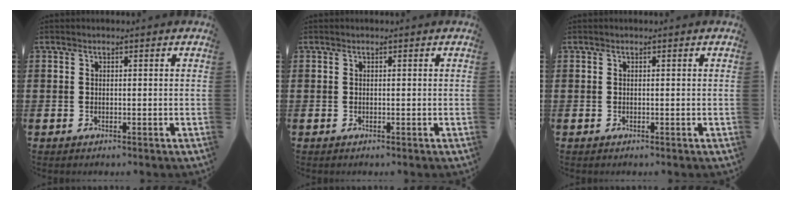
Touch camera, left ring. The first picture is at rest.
{"total": 0.0}
{"total": 0.0}